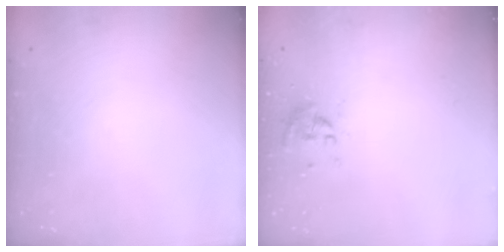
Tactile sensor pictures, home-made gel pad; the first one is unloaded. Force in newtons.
{"total": 0.0}